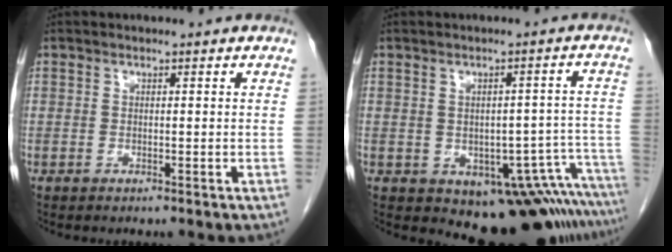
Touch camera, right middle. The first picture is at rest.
{"total": 10.5, "force": [-8.4, 2.6, 5.9], "torque": [-0.041, 0.019, -0.100]}